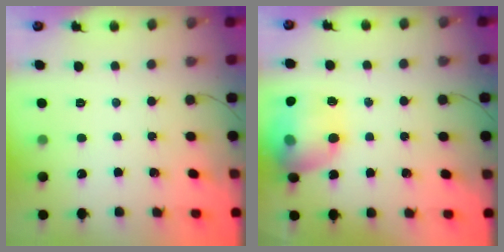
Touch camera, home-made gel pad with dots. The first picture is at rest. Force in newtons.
{"total": 17.4, "press": 17.3, "slide": 1.7}